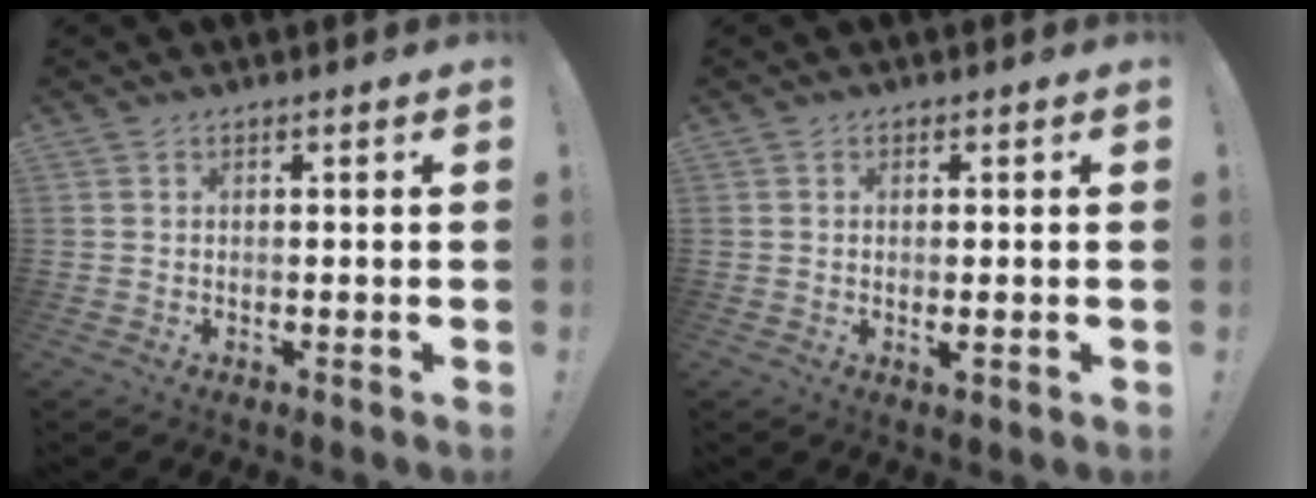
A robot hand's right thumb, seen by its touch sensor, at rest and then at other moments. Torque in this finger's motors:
{"motor_torque": [-0.02, -0.08, 0.01, 0.17, -0.11]}